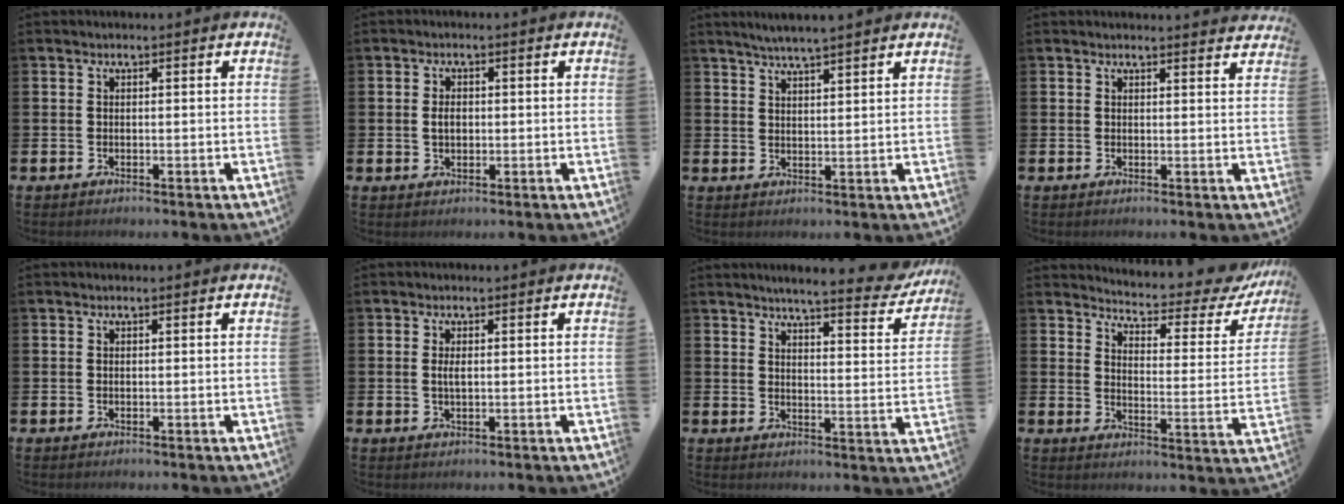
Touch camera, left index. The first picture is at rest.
{"total": 2.1, "force": [0.1, 1.5, 1.5], "torque": [-0.014, 0.001, -0.003]}
{"total": 4.2, "force": [4.1, -0.3, 1.1], "torque": [-0.030, -0.012, 0.073]}
{"total": 1.7, "force": [1.7, 0.0, 0.0], "torque": [0.012, -0.013, 0.028]}
{"total": 0.0}
{"total": 1.7, "force": [0.2, 0.6, 1.5], "torque": [-0.030, 0.004, 0.001]}
{"total": 5.5, "force": [5.1, 0.3, 1.9], "torque": [-0.038, -0.038, 0.083]}
{"total": 4.8, "force": [4.5, 1.0, 1.2], "torque": [-0.037, -0.046, 0.068]}